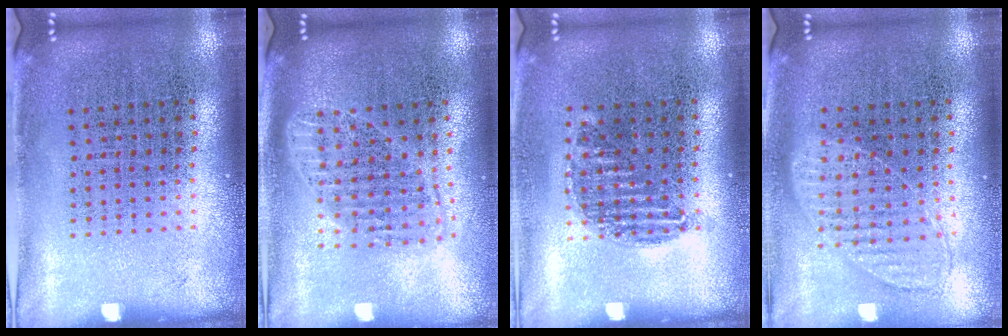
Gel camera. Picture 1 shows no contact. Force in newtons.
{"total": 1.7, "press": 1.5, "slide": 0.9}
{"total": 0.9, "press": 0.8, "slide": 0.5}
{"total": 1.0, "press": 0.9, "slide": 0.2}